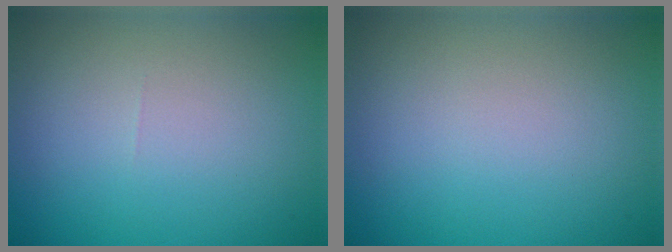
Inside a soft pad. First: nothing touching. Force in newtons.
{"total": 0.0}